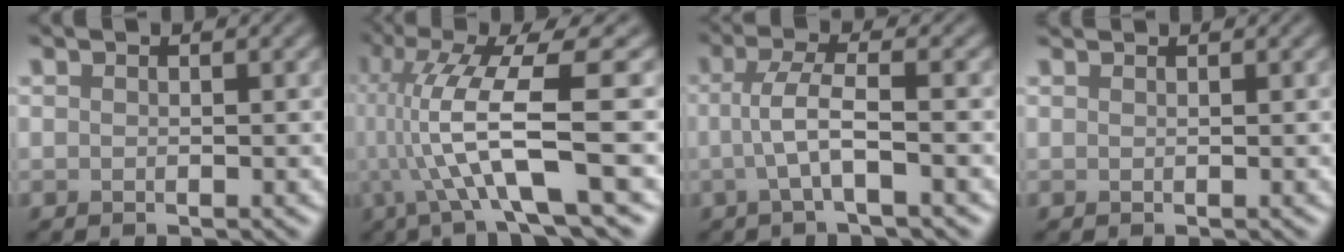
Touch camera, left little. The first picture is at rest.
{"total": 10.3, "force": [-0.8, 2.1, 10.1], "torque": [-0.172, 0.008, -0.015]}
{"total": 3.4, "force": [-0.8, 0.7, 3.2], "torque": [-0.063, 0.001, -0.016]}
{"total": 1.1, "force": [1.1, 0.1, 0.2], "torque": [-0.008, 0.004, 0.012]}